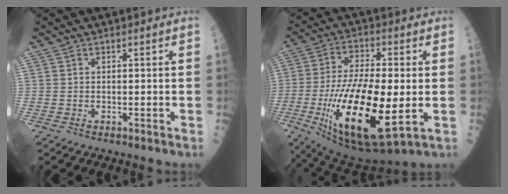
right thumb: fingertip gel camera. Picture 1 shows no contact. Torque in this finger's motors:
{"motor_torque": [0.55, 0.54, 2.08, -0.69, 0.54]}